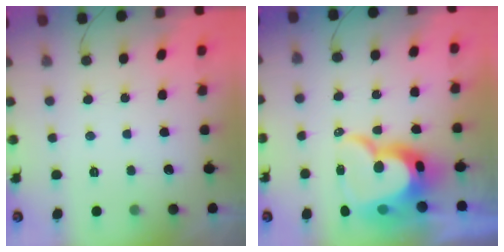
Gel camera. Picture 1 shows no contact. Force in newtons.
{"total": 18.6, "press": 18.6, "slide": 1.3}